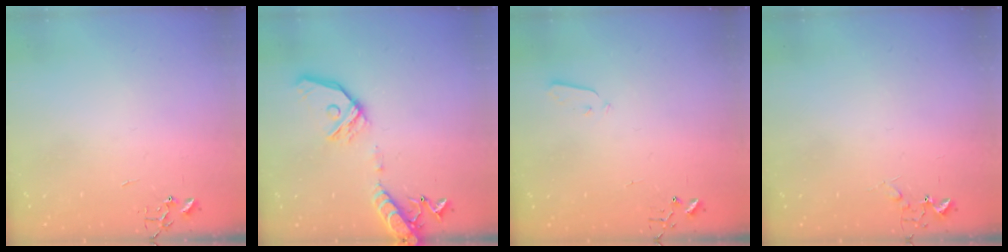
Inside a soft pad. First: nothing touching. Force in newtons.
{"total": 16.3, "press": 16.0, "slide": 3.2}
{"total": 2.5, "press": 2.5, "slide": 0.4}
{"total": 6.6, "press": 6.6, "slide": 0.8}